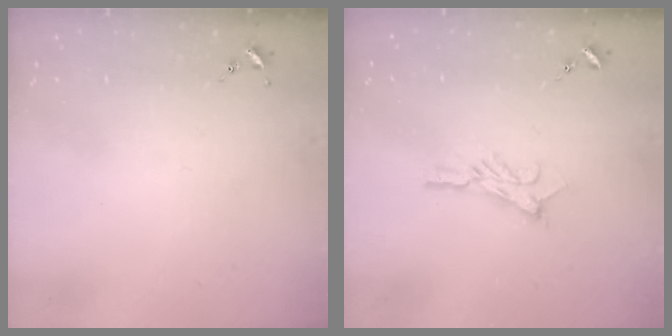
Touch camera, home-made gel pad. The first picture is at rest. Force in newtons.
{"total": 8.3, "press": 8.3, "slide": 0.6}